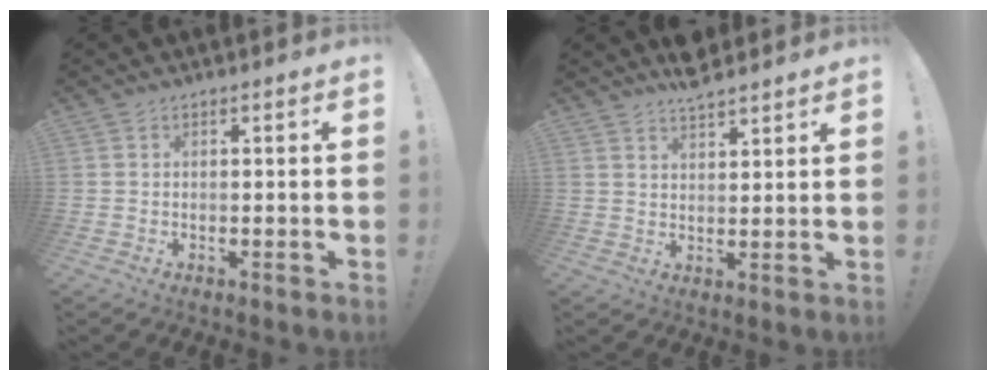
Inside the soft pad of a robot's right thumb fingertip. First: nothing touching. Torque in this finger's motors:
{"motor_torque": [-0.07, 1.14, 0.04, 0.19, 0.00]}